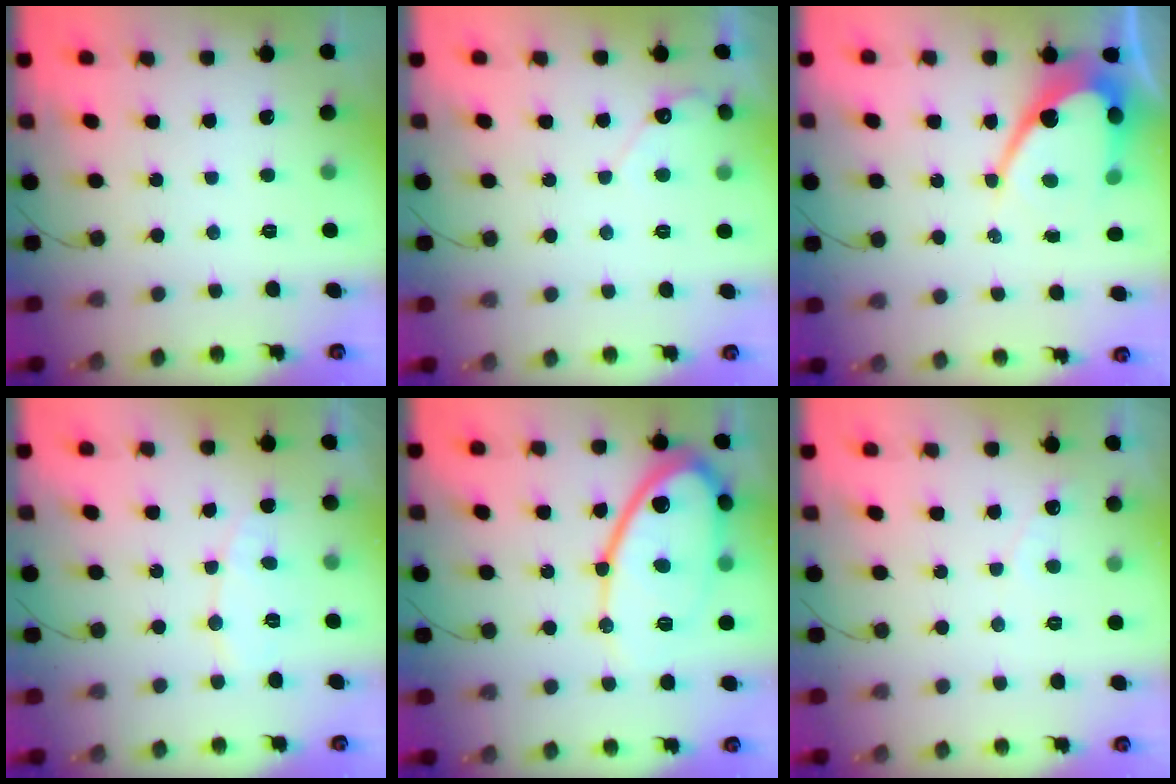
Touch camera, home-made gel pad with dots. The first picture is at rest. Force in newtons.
{"total": 3.9, "press": 3.9, "slide": 0.2}
{"total": 13.5, "press": 13.5, "slide": 1.1}
{"total": 6.0, "press": 6.0, "slide": 0.5}
{"total": 17.0, "press": 16.9, "slide": 1.5}
{"total": 2.9, "press": 2.9, "slide": 0.3}